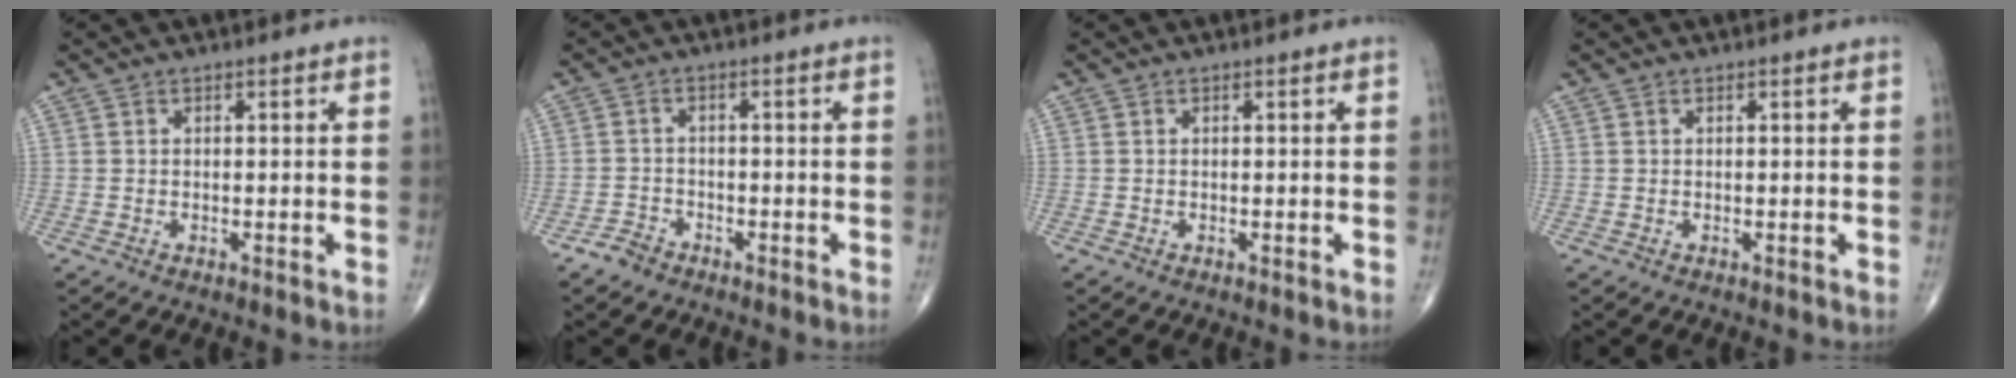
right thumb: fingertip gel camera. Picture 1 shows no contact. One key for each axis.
{"total": 2.6, "fx": -2.2, "fy": 1.4, "fz": 0.4, "tx": -0.009, "ty": 0.009, "tz": -0.041}
{"total": 0.0}
{"total": 0.0}